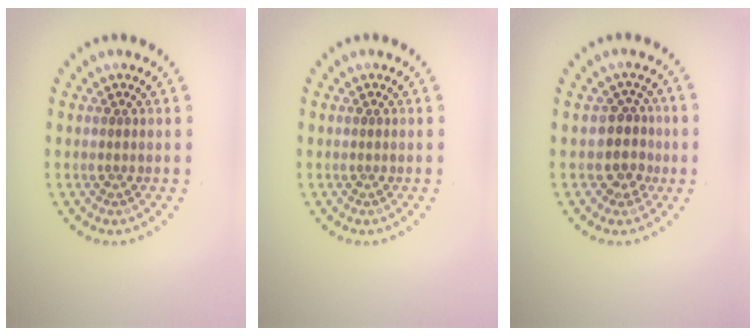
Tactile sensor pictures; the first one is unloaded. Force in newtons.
{"total": 0.0}
{"total": 2.7, "press": 2.3, "slide": 1.4}